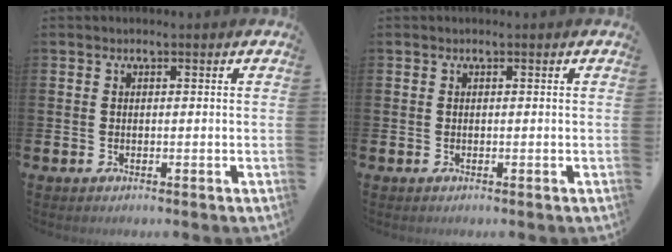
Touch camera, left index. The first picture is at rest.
{"total": 0.0}